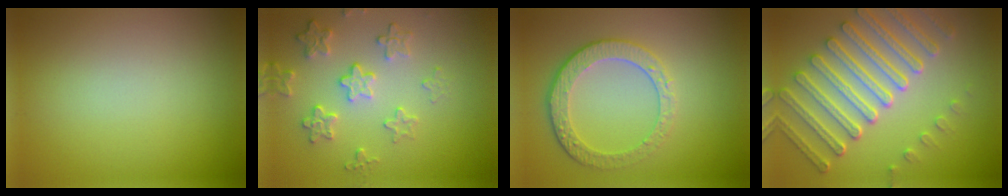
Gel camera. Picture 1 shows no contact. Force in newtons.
{"total": 3.2, "press": 2.9, "slide": 1.3}
{"total": 3.9, "press": 3.1, "slide": 2.4}
{"total": 7.5, "press": 5.6, "slide": 5.0}